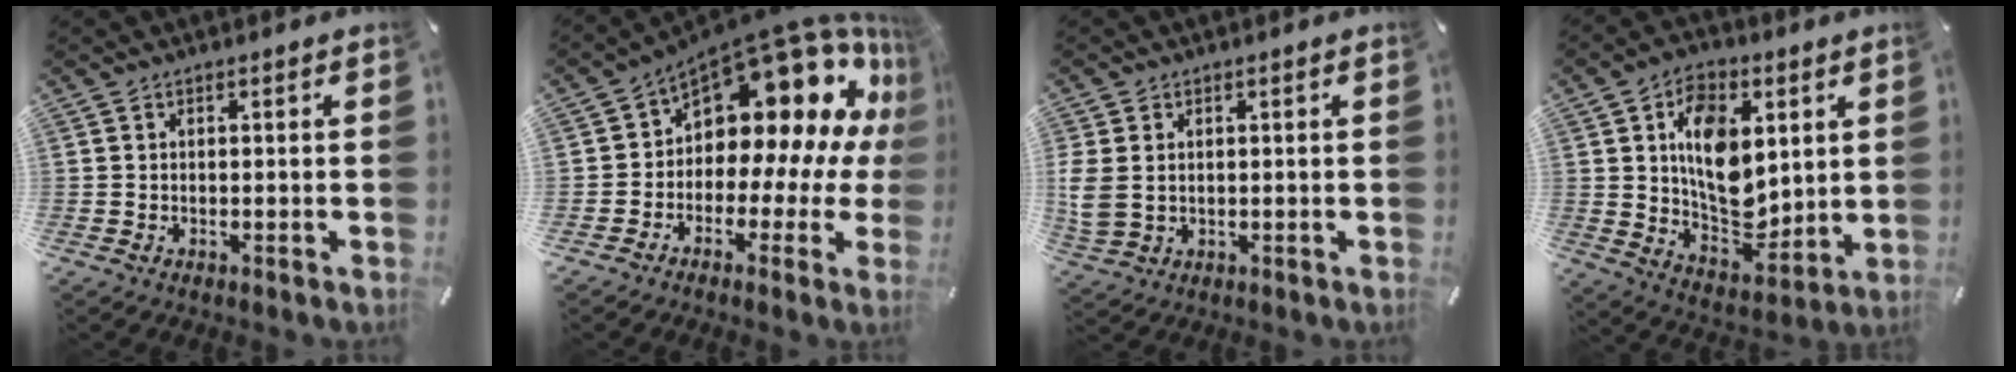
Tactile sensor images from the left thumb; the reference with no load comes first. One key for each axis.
{"total": 16.5, "fx": 8.0, "fy": 9.6, "fz": 10.7, "tx": -0.137, "ty": -0.082, "tz": 0.131}
{"total": 5.4, "fx": 0.8, "fy": 4.2, "fz": 3.3, "tx": -0.082, "ty": 0.002, "tz": 0.017}
{"total": 14.9, "fx": 3.3, "fy": 10.5, "fz": 10.1, "tx": -0.156, "ty": -0.008, "tz": 0.063}